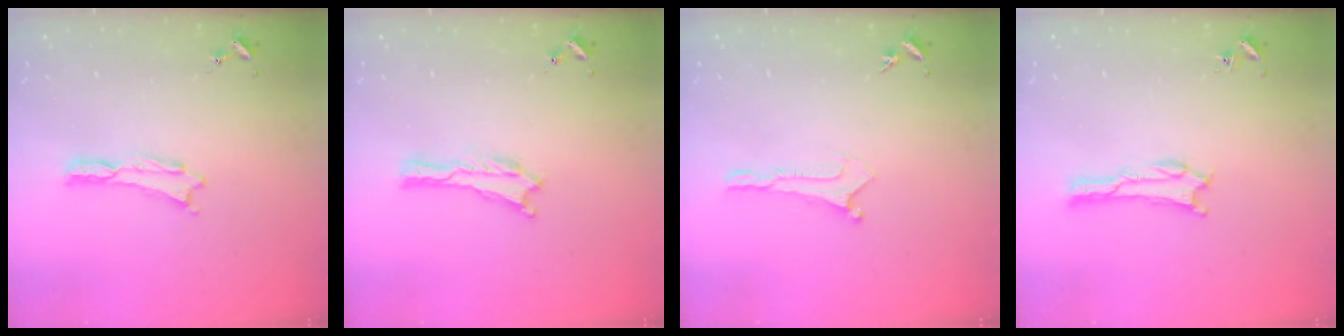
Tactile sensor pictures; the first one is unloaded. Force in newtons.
{"total": 0.0}
{"total": 0.0}
{"total": 1.3, "press": 1.3, "slide": 0.4}